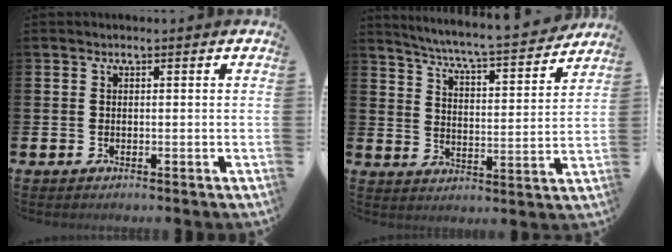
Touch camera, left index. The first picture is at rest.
{"total": 6.4, "force": [6.0, -0.4, 2.0], "torque": [-0.070, -0.051, 0.100]}